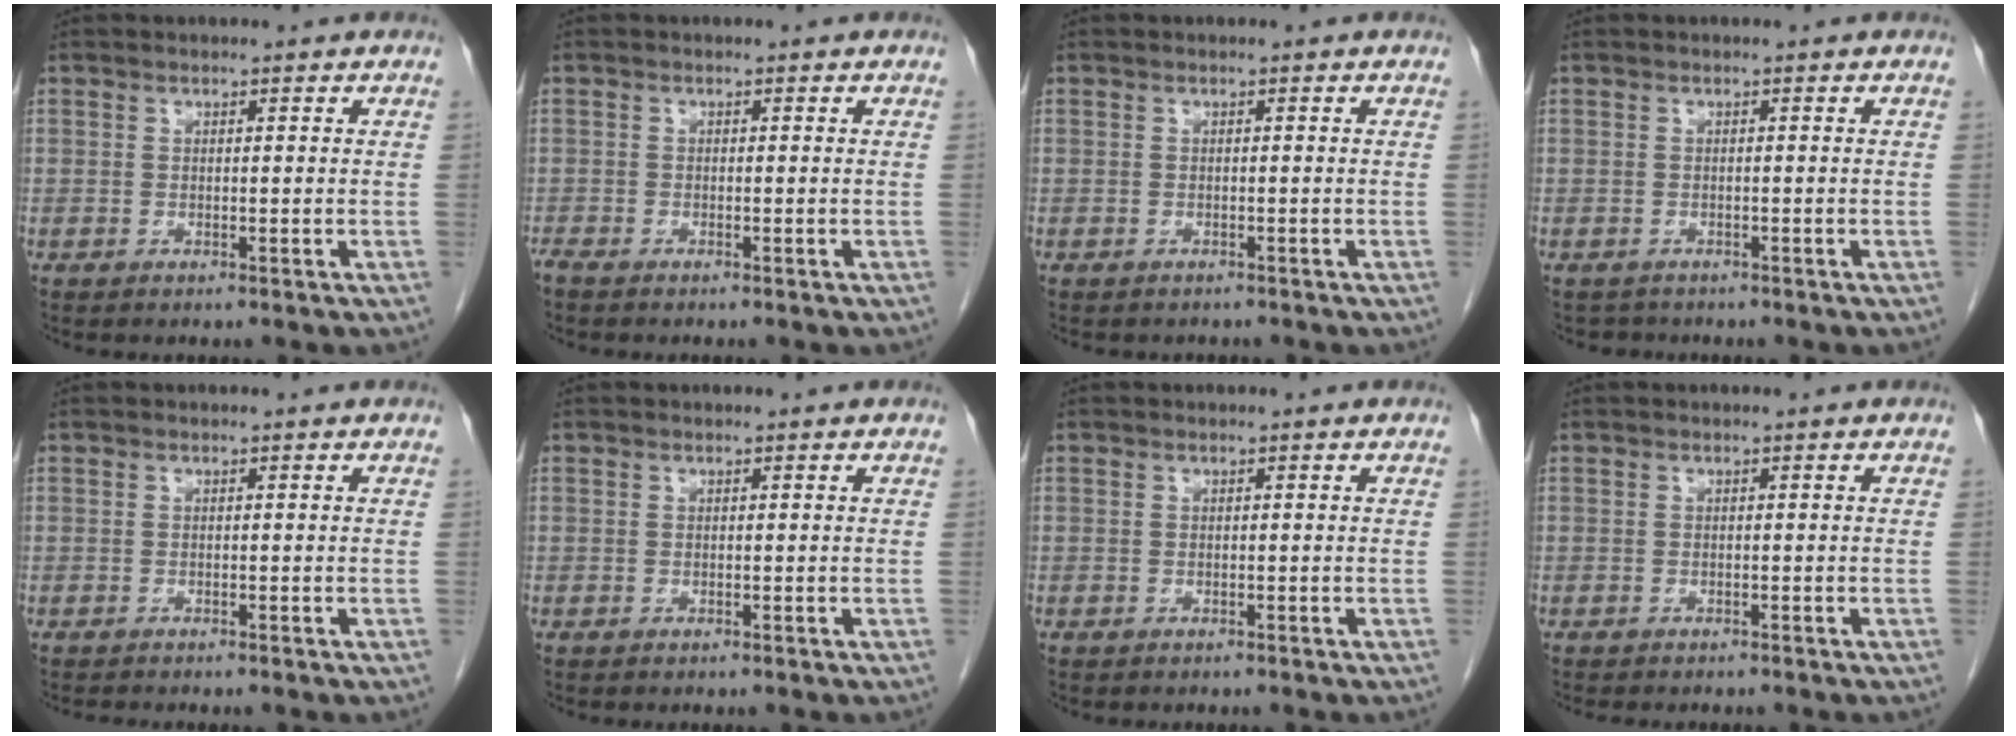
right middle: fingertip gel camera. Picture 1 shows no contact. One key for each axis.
{"total": 1.2, "fx": -1.1, "fy": 0.3, "fz": 0.5, "tx": -0.018, "ty": -0.004, "tz": -0.020}
{"total": 2.2, "fx": -2.0, "fy": 0.9, "fz": 0.4, "tx": -0.013, "ty": -0.003, "tz": -0.025}
{"total": 1.6, "fx": -1.4, "fy": 0.7, "fz": -0.3, "tx": -0.003, "ty": -0.002, "tz": -0.023}
{"total": 1.0, "fx": -1.0, "fy": 0.0, "fz": 0.3, "tx": -0.010, "ty": -0.003, "tz": -0.015}
{"total": 0.0}
{"total": 0.0}
{"total": 3.1, "fx": -2.7, "fy": 0.8, "fz": 1.3, "tx": -0.019, "ty": -0.008, "tz": -0.031}